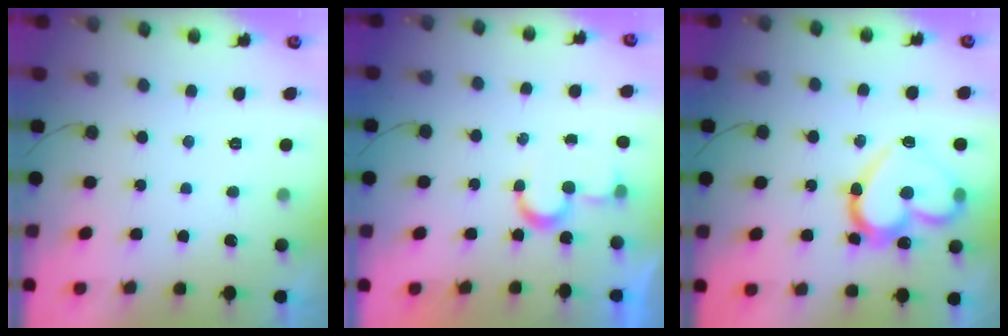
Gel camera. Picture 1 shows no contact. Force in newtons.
{"total": 5.6, "press": 5.5, "slide": 0.4}
{"total": 19.8, "press": 19.7, "slide": 2.0}